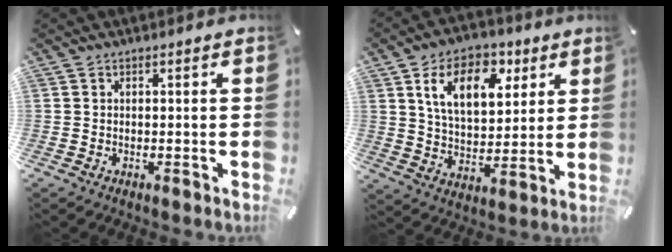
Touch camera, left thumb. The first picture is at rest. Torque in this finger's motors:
{"motor_torque": [0.89, 0.95, 1.29, -1.12, 0.47]}